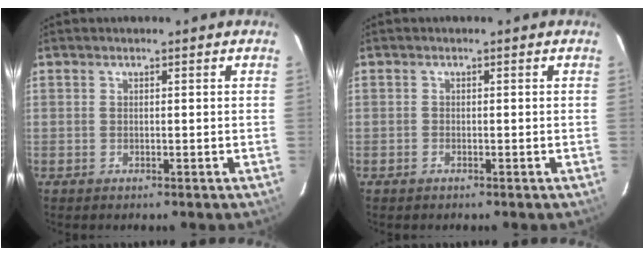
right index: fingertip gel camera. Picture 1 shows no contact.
{"total": 0.6, "force": [-0.5, 0.4, 0.0], "torque": [-0.002, 0.002, -0.011]}